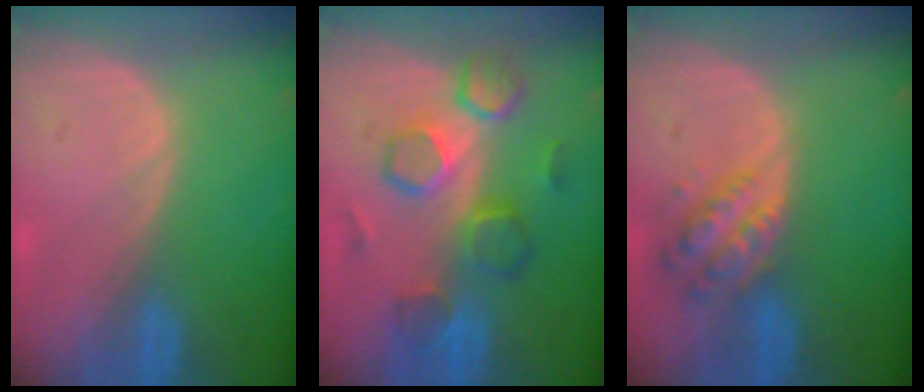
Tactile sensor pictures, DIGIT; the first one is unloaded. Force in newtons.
{"total": 8.4, "press": 8.3, "slide": 1.4}
{"total": 6.0, "press": 5.4, "slide": 2.6}